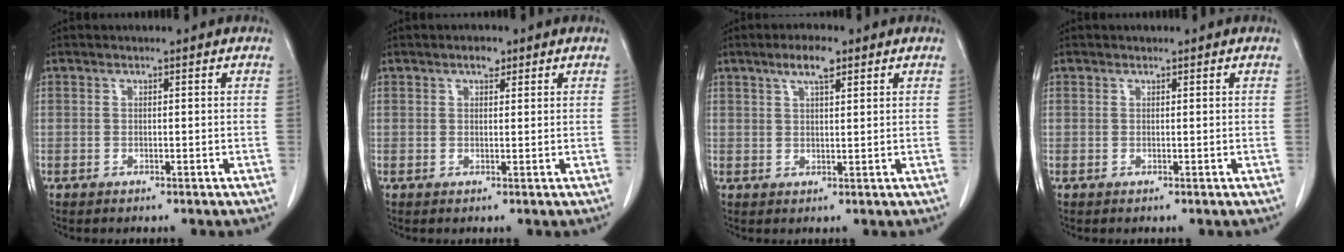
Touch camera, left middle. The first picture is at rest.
{"total": 1.6, "force": [1.1, 0.8, 1.0], "torque": [-0.018, 0.003, 0.016]}
{"total": 4.2, "force": [2.6, 0.9, 3.1], "torque": [-0.063, 0.006, 0.046]}
{"total": 0.0}